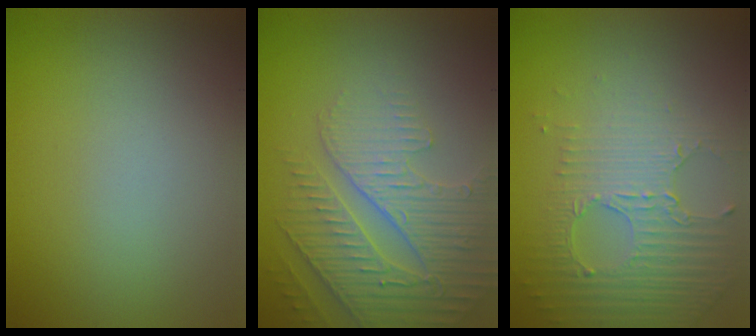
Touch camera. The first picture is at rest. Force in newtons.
{"total": 4.8, "press": 4.4, "slide": 1.9}
{"total": 5.0, "press": 3.2, "slide": 3.8}